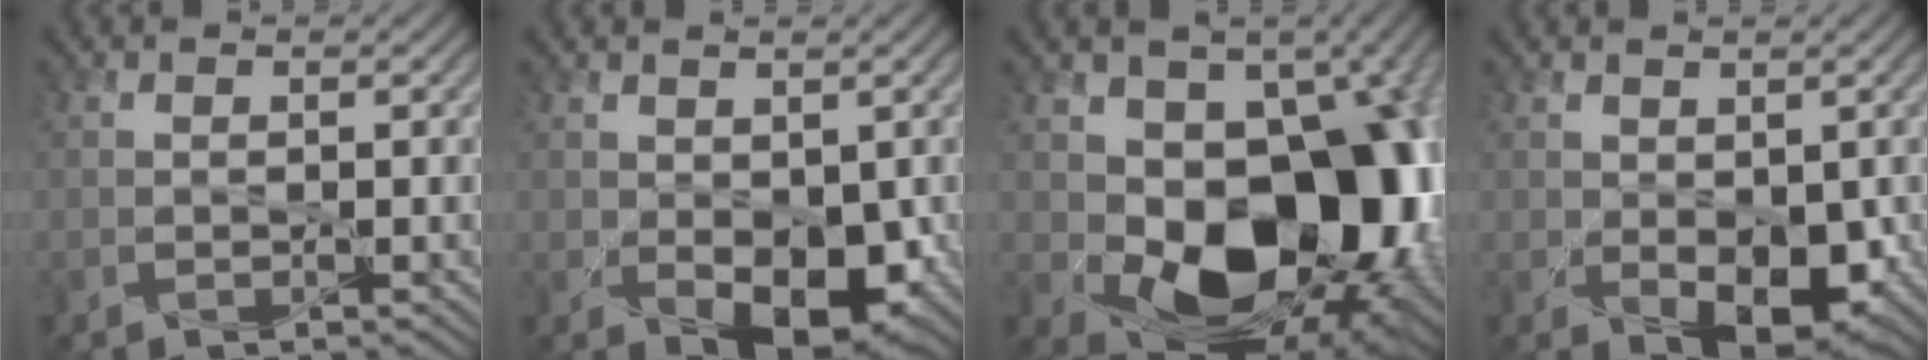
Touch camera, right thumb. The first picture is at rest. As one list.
[{"total": 6.4, "force": [-1.0, 3.8, 5.0], "torque": [-0.092, -0.025, -0.004]}, {"total": 16.7, "force": [-1.2, 11.7, 11.9], "torque": [-0.136, -0.045, -0.005]}, {"total": 5.6, "force": [-0.6, 3.3, 4.5], "torque": [-0.083, -0.023, 0.001]}]